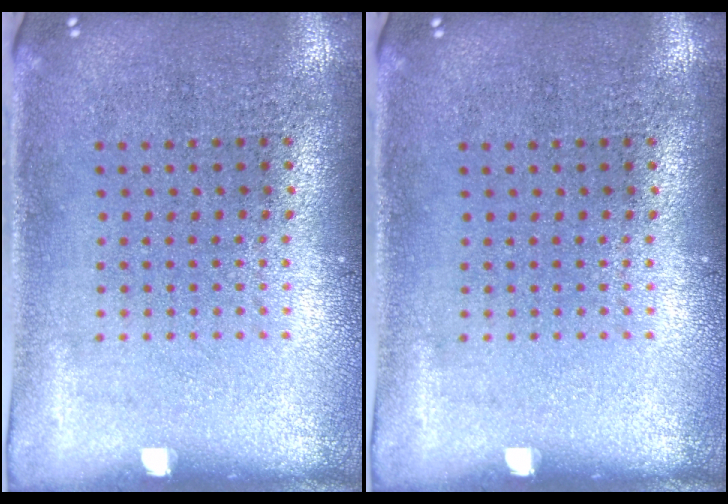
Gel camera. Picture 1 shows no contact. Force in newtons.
{"total": 0.0}